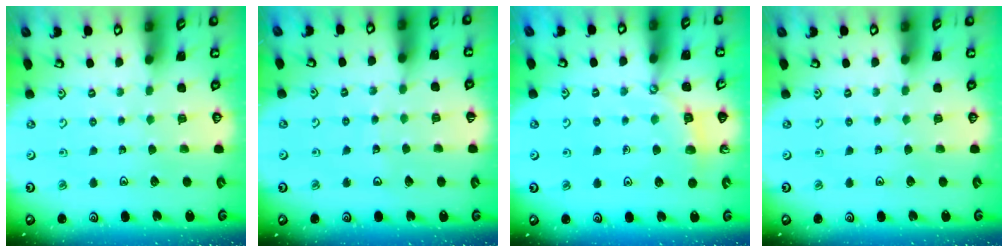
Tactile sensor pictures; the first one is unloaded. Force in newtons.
{"total": 3.9, "press": 3.9, "slide": 0.2}
{"total": 4.9, "press": 4.9, "slide": 0.4}
{"total": 0.0}